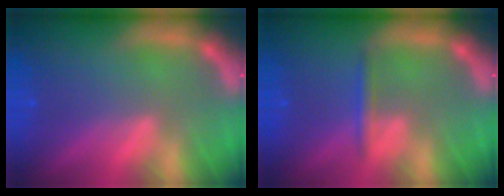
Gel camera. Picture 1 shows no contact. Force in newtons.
{"total": 1.4}